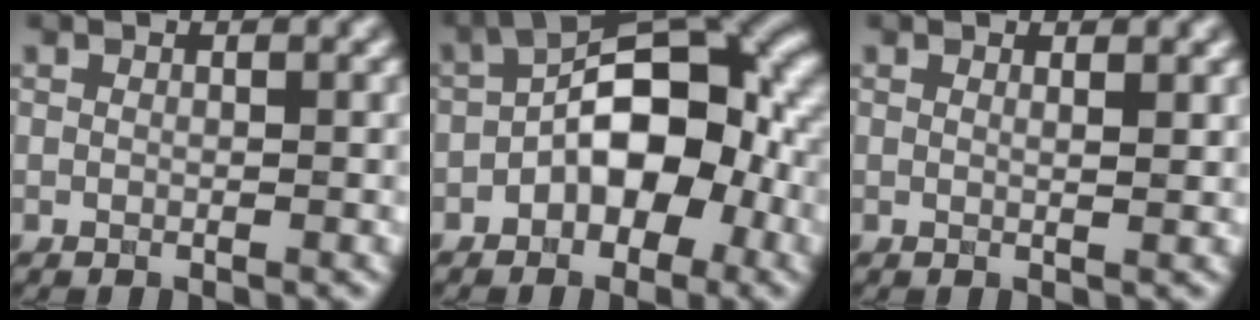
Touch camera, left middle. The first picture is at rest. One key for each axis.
{"total": 9.0, "fx": -1.7, "fy": 4.8, "fz": 7.4, "tx": -0.095, "ty": 0.027, "tz": -0.034}
{"total": 1.3, "fx": 0.7, "fy": 0.5, "fz": 1.0, "tx": -0.007, "ty": 0.002, "tz": 0.004}